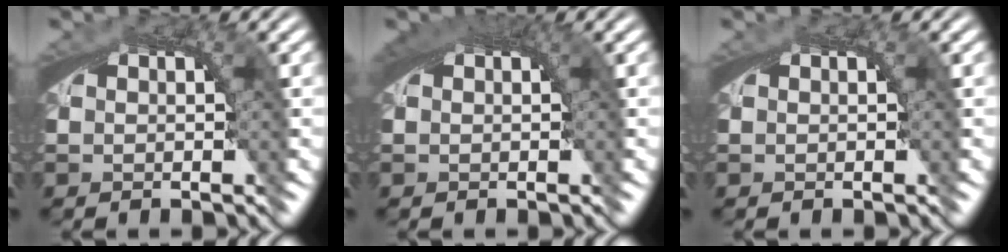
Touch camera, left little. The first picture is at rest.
{"total": 1.5, "force": [0.7, 0.2, 1.4], "torque": [-0.017, 0.007, 0.011]}
{"total": 0.0}